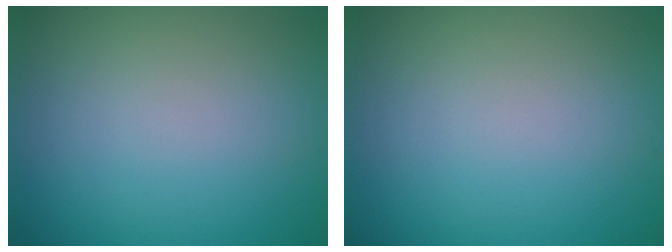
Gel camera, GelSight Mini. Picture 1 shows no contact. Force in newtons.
{"total": 0.0}